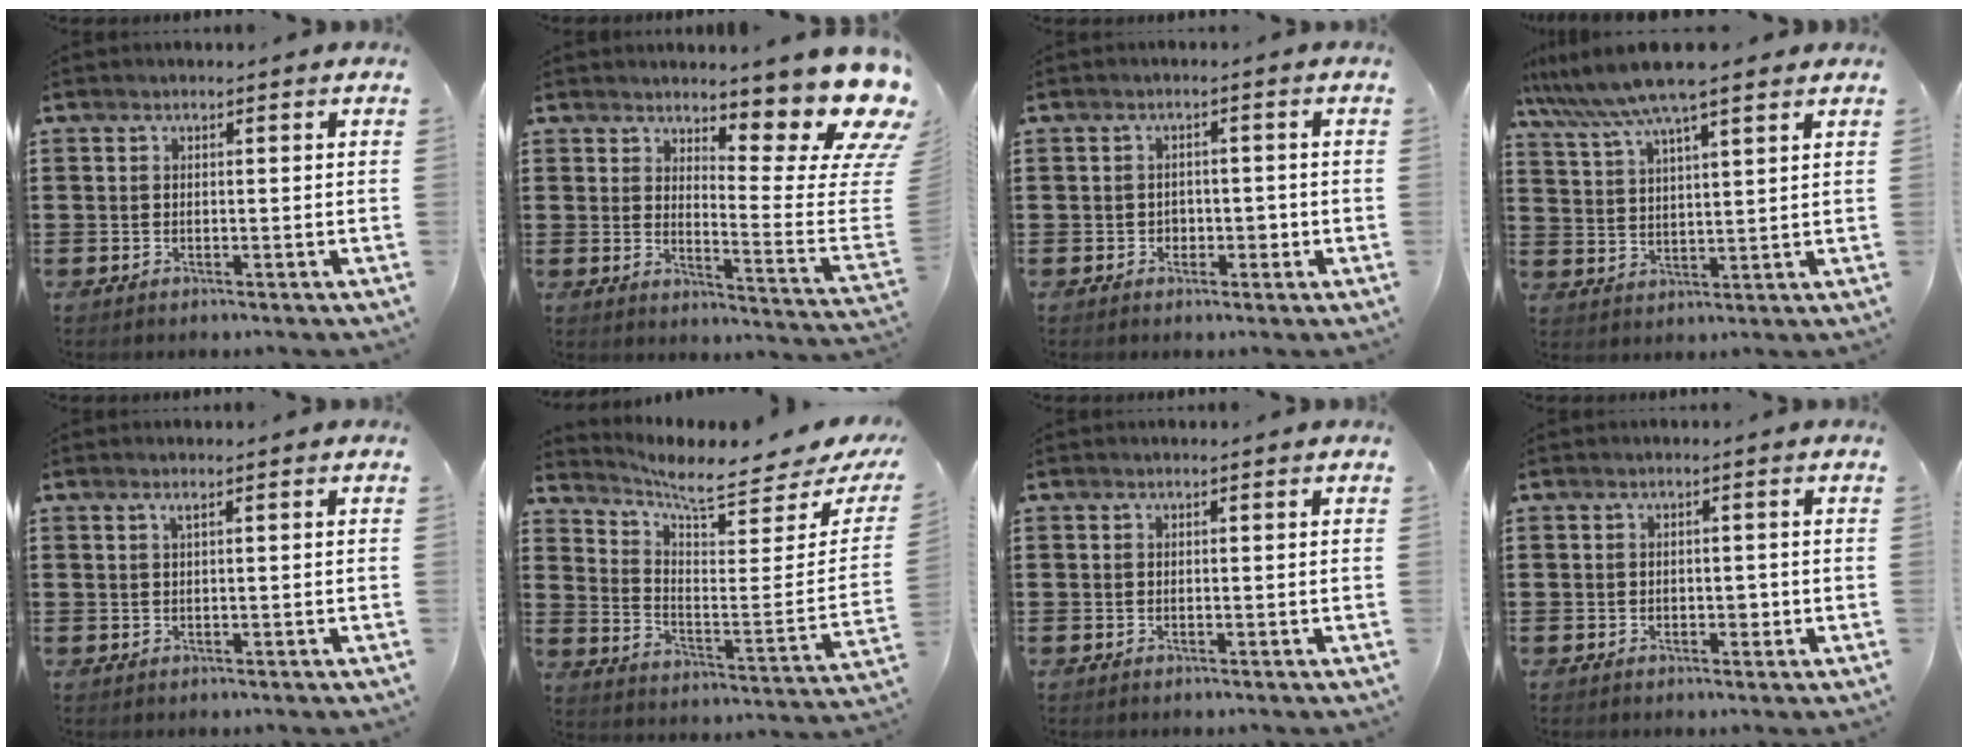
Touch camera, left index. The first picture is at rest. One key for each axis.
{"total": 11.8, "fx": 8.4, "fy": 3.0, "fz": 7.7, "tx": -0.104, "ty": -0.079, "tz": 0.144}
{"total": 1.9, "fx": -0.8, "fy": 1.6, "fz": 0.6, "tx": -0.019, "ty": 0.003, "tz": -0.022}
{"total": 8.2, "fx": 6.8, "fy": 0.6, "fz": 4.6, "tx": -0.111, "ty": -0.022, "tz": 0.118}
{"total": 0.9, "fx": 0.4, "fy": 0.0, "fz": 0.8, "tx": -0.015, "ty": -0.001, "tz": 0.008}
{"total": 6.2, "fx": 5.6, "fy": 0.5, "fz": 2.7, "tx": -0.075, "ty": -0.055, "tz": 0.089}
{"total": 0.0}
{"total": 1.3, "fx": -0.2, "fy": 1.0, "fz": 0.9, "tx": -0.017, "ty": 0.002, "tz": -0.005}